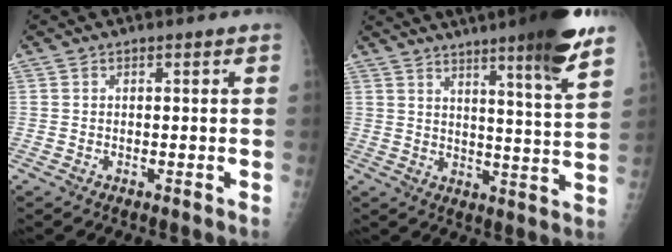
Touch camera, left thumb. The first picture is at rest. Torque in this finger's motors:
{"motor_torque": [2.53, 0.98, 1.62, -1.14, 0.24]}